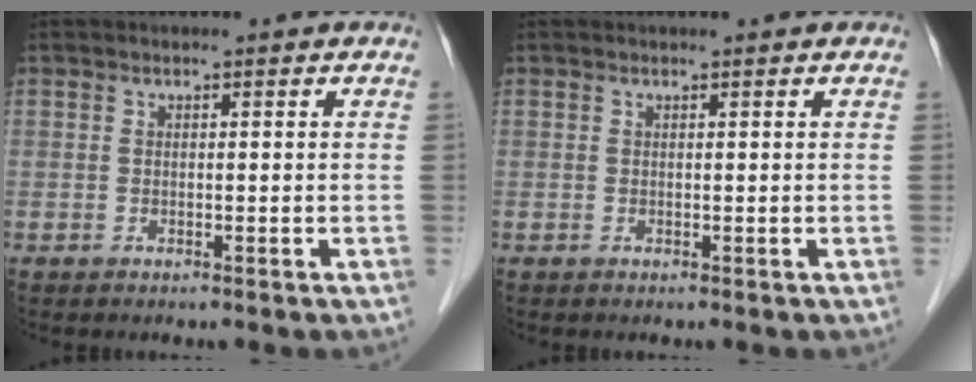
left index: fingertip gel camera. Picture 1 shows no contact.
{"total": 0.6, "force": [0.6, 0.0, 0.1], "torque": [-0.004, 0.005, 0.010]}